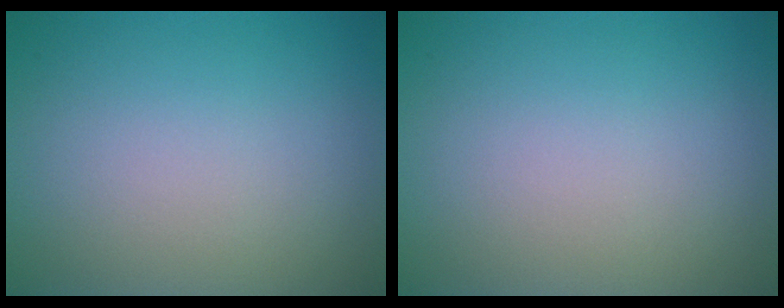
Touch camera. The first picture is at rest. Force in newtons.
{"total": 0.0}